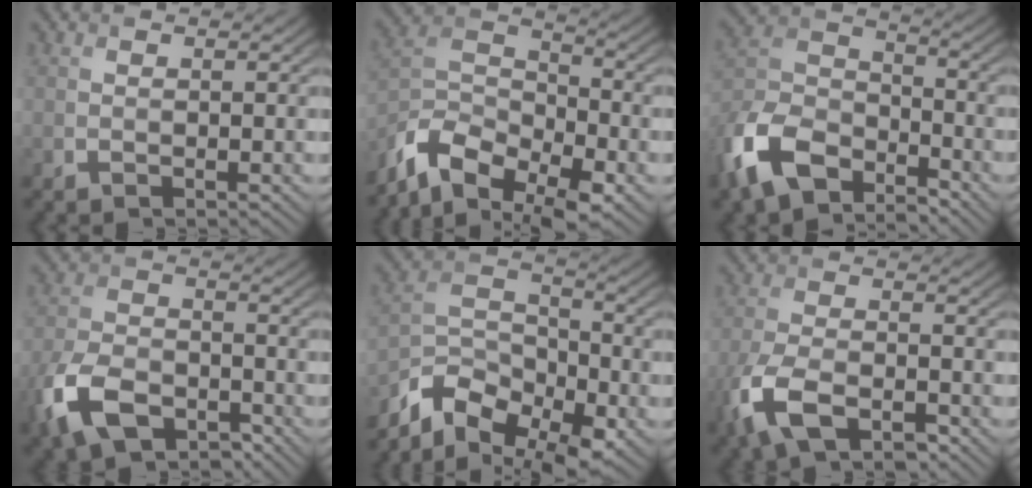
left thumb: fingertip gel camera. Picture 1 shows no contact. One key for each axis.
{"total": 12.1, "fx": -8.5, "fy": 5.7, "fz": 6.5, "tx": -0.138, "ty": -0.009, "tz": -0.170}
{"total": 12.7, "fx": -8.4, "fy": 6.5, "fz": 7.0, "tx": -0.170, "ty": -0.013, "tz": -0.183}
{"total": 10.2, "fx": -5.9, "fy": 5.6, "fz": 6.1, "tx": -0.147, "ty": -0.018, "tz": -0.121}
{"total": 10.9, "fx": -7.8, "fy": 5.3, "fz": 5.4, "tx": -0.105, "ty": -0.010, "tz": -0.156}
{"total": 8.5, "fx": -4.8, "fy": 4.0, "fz": 5.8, "tx": -0.138, "ty": -0.013, "tz": -0.100}